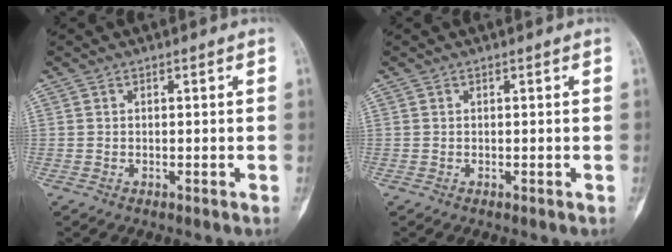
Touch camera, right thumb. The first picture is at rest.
{"total": 0.0}